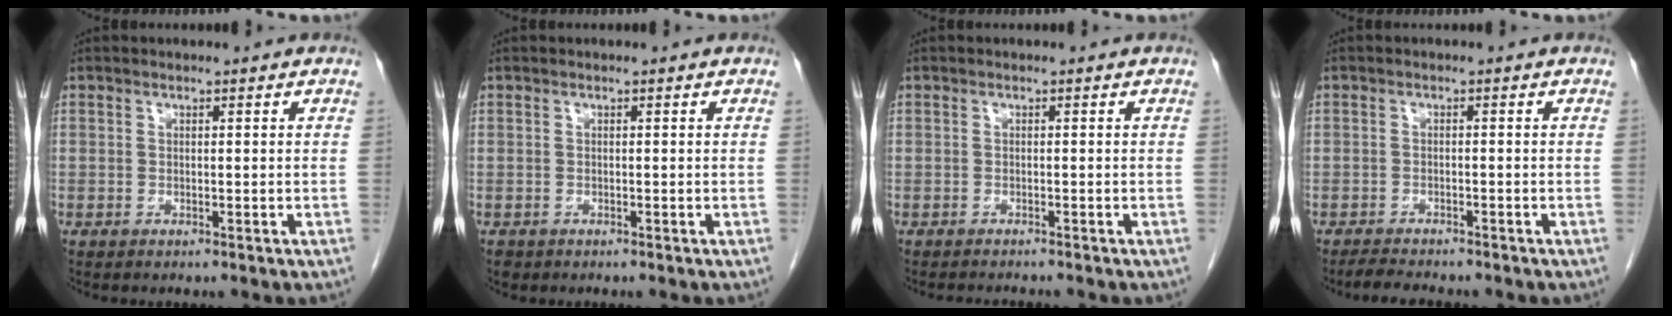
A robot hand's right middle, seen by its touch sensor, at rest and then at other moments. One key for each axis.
{"total": 0.9, "fx": -0.6, "fy": 0.6, "fz": 0.2, "tx": -0.011, "ty": 0.001, "tz": -0.009}
{"total": 2.4, "fx": -2.3, "fy": 0.0, "fz": 0.5, "tx": -0.006, "ty": -0.006, "tz": -0.031}
{"total": 3.6, "fx": -3.3, "fy": 0.7, "fz": 1.2, "tx": -0.024, "ty": -0.010, "tz": -0.054}